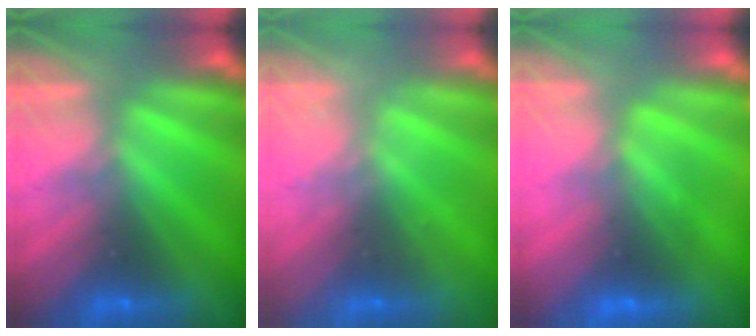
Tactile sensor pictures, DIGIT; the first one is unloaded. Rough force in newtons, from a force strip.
{"total": 2.1}
{"total": 2.7}